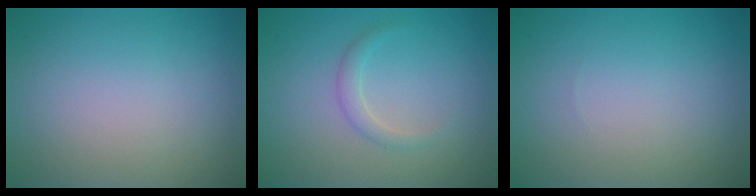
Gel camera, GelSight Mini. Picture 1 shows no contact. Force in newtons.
{"total": 1.2, "press": 1.2, "slide": 0.0}
{"total": 0.0}